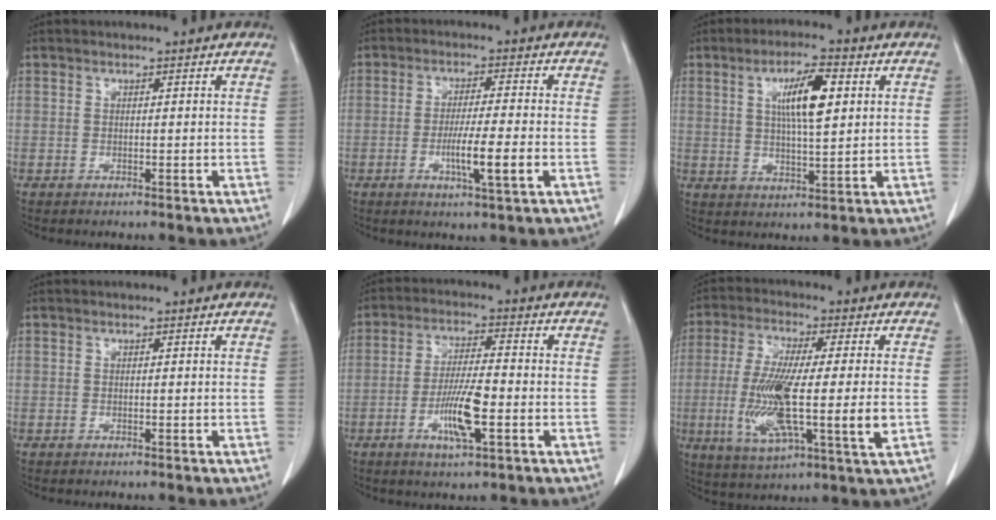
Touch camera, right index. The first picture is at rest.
{"total": 7.0, "force": [-2.2, -0.1, 6.6], "torque": [-0.116, -0.012, -0.037]}
{"total": 8.3, "force": [2.4, 1.5, 7.8], "torque": [-0.137, 0.005, 0.043]}
{"total": 0.0}
{"total": 8.2, "force": [-2.8, 1.2, 7.6], "torque": [-0.146, -0.005, -0.050]}
{"total": 15.3, "force": [-2.2, 1.8, 15.0], "torque": [-0.294, -0.020, -0.040]}